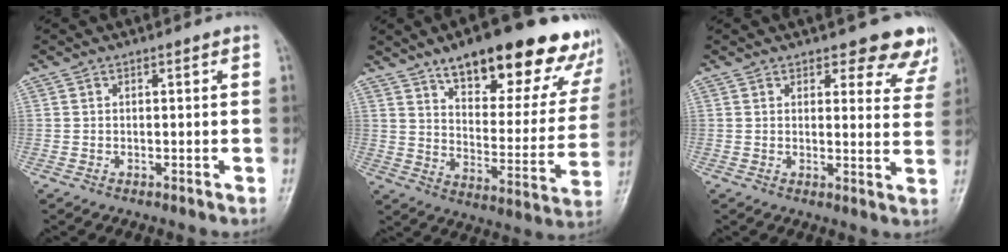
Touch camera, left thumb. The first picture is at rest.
{"total": 26.6, "force": [17.7, 10.1, 17.0], "torque": [-0.186, -0.063, 0.247]}
{"total": 9.2, "force": [7.9, 3.6, 3.0], "torque": [0.017, -0.043, 0.069]}